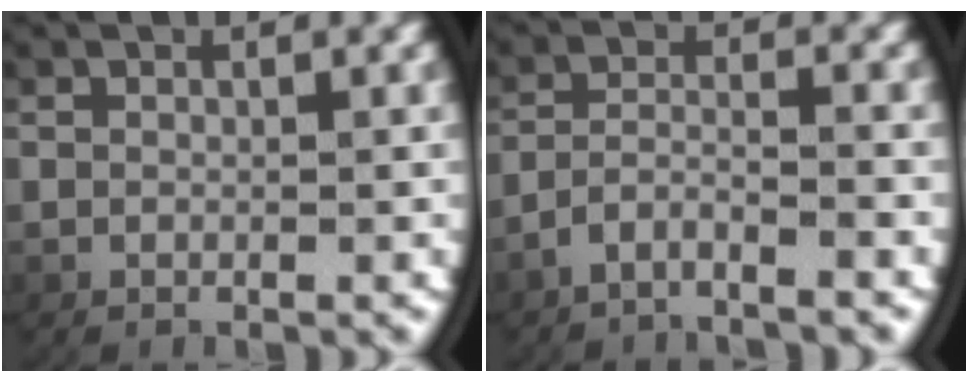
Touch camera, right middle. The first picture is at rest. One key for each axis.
{"total": 3.2, "fx": -3.0, "fy": 0.2, "fz": 1.2, "tx": -0.031, "ty": -0.009, "tz": -0.050}